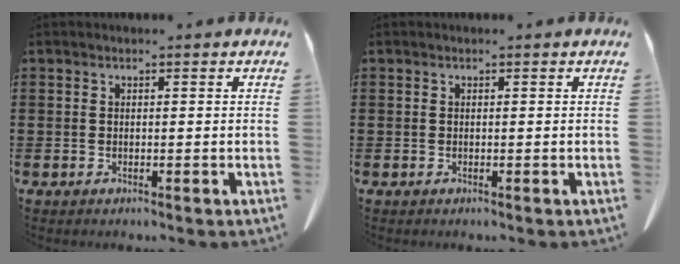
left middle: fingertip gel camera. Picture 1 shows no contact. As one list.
[{"total": 0.0}]